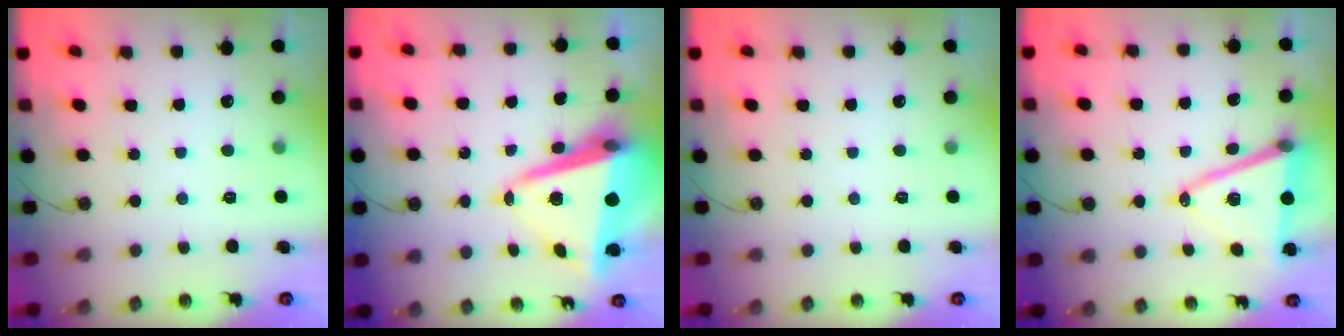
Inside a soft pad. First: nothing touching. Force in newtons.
{"total": 13.4, "press": 13.3, "slide": 1.4}
{"total": 0.0}
{"total": 14.0, "press": 13.4, "slide": 3.9}